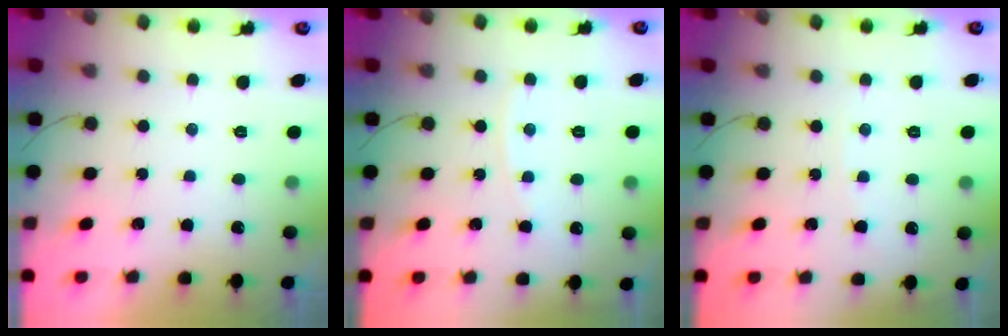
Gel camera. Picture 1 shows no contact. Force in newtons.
{"total": 4.0, "press": 3.9, "slide": 0.6}
{"total": 3.1, "press": 3.1, "slide": 0.4}